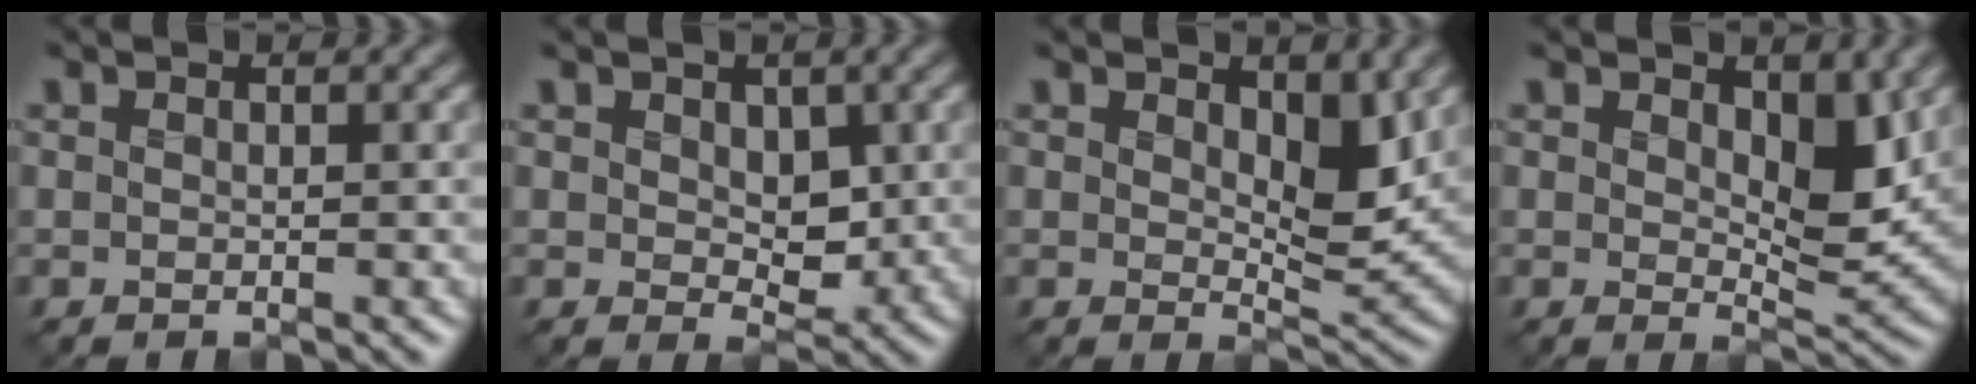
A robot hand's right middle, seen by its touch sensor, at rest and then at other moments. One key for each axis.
{"total": 3.1, "fx": 0.6, "fy": 2.1, "fz": 2.2, "tx": -0.039, "ty": -0.008, "tz": 0.002}
{"total": 4.0, "fx": 1.5, "fy": 1.9, "fz": 3.2, "tx": -0.051, "ty": -0.013, "tz": 0.019}
{"total": 4.4, "fx": 1.5, "fy": 2.1, "fz": 3.5, "tx": -0.055, "ty": -0.014, "tz": 0.020}